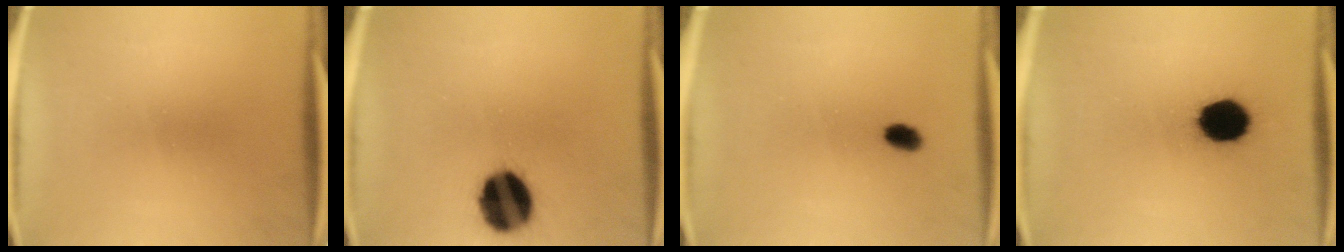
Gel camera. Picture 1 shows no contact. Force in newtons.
{"total": 14.7}
{"total": 2.5}
{"total": 11.9}